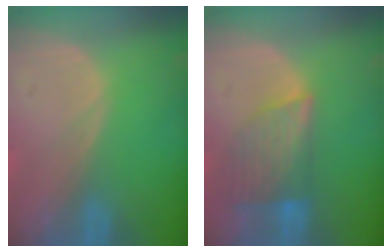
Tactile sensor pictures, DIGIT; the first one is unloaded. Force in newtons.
{"total": 7.2, "press": 6.5, "slide": 3.1}